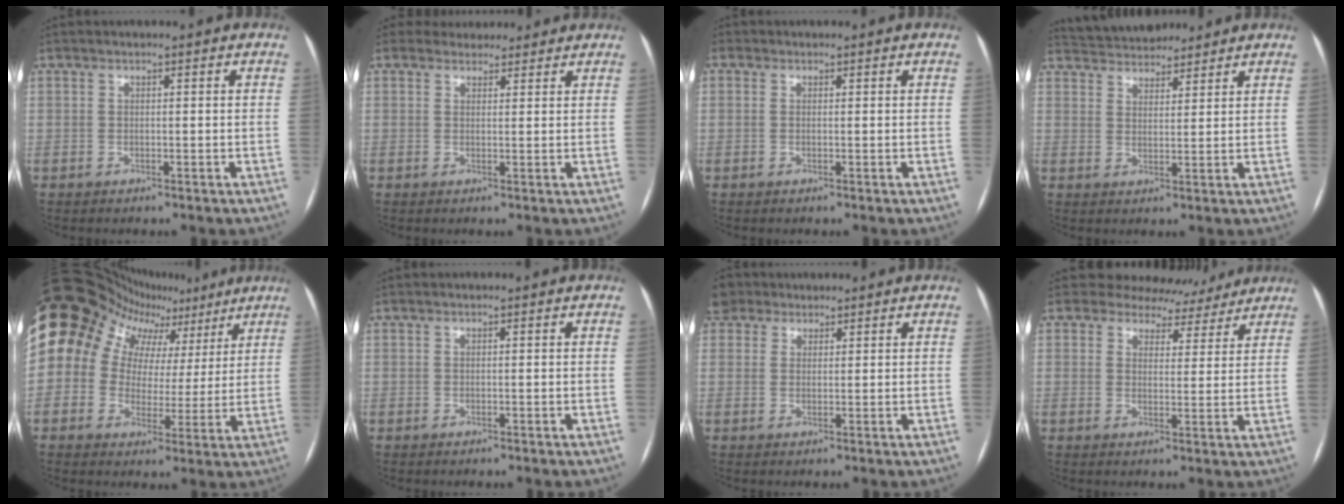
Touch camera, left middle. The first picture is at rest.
{"total": 6.4, "force": [5.7, 2.7, 0.5], "torque": [0.009, 0.023, 0.065]}
{"total": 0.7, "force": [-0.5, -0.4, -0.3], "torque": [-0.003, -0.010, -0.009]}
{"total": 8.8, "force": [8.2, 2.5, 1.7], "torque": [-0.028, 0.022, 0.131]}
{"total": 22.3, "force": [11.5, 16.1, 10.3], "torque": [-0.234, 0.094, 0.184]}
{"total": 0.0}
{"total": 3.4, "force": [3.0, 1.6, -0.5], "torque": [0.001, 0.014, 0.062]}
{"total": 8.7, "force": [7.9, 3.7, 0.0], "torque": [0.021, 0.002, 0.085]}